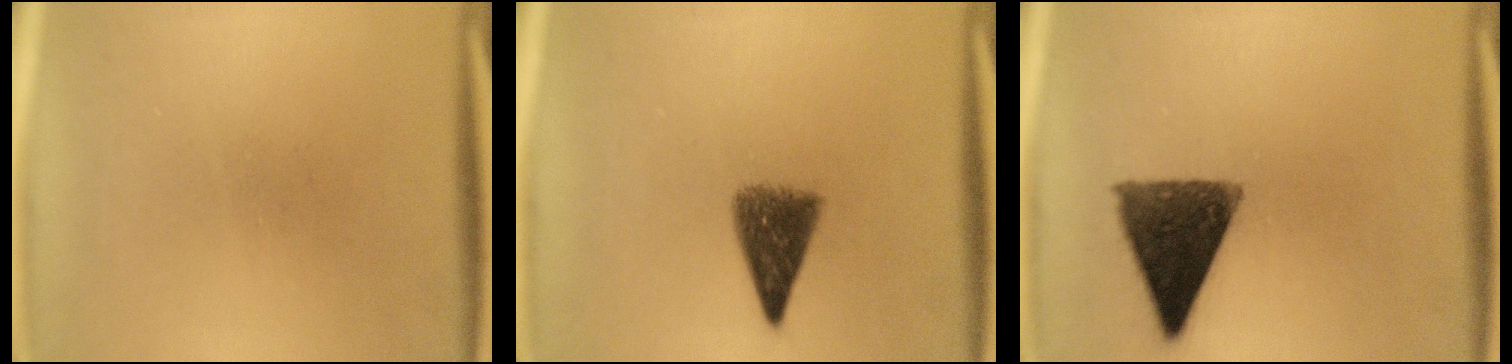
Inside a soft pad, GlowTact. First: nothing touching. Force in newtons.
{"total": 6.2}
{"total": 11.9}